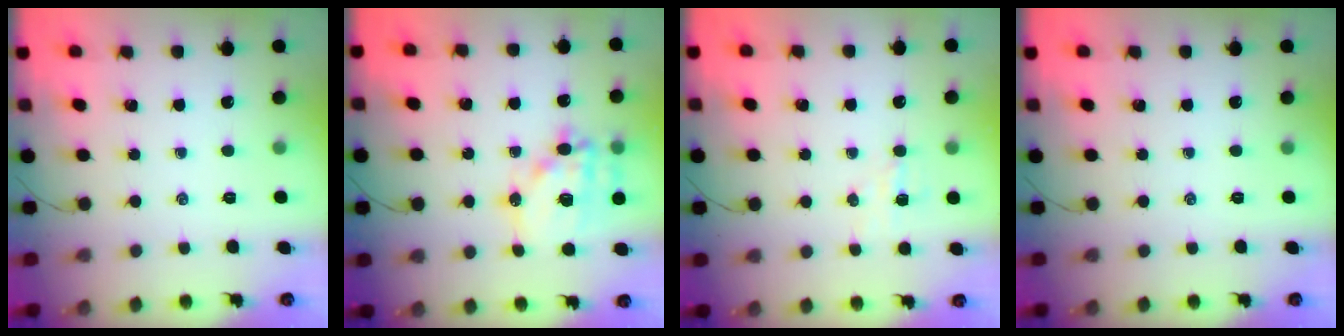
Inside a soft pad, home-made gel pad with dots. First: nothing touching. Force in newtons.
{"total": 15.6, "press": 15.2, "slide": 3.4}
{"total": 3.7, "press": 3.5, "slide": 1.0}
{"total": 0.0}